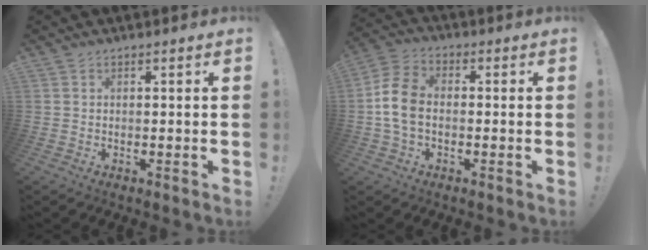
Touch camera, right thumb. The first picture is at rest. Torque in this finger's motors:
{"motor_torque": [0.06, 0.40, 0.09, 0.08, 0.06]}